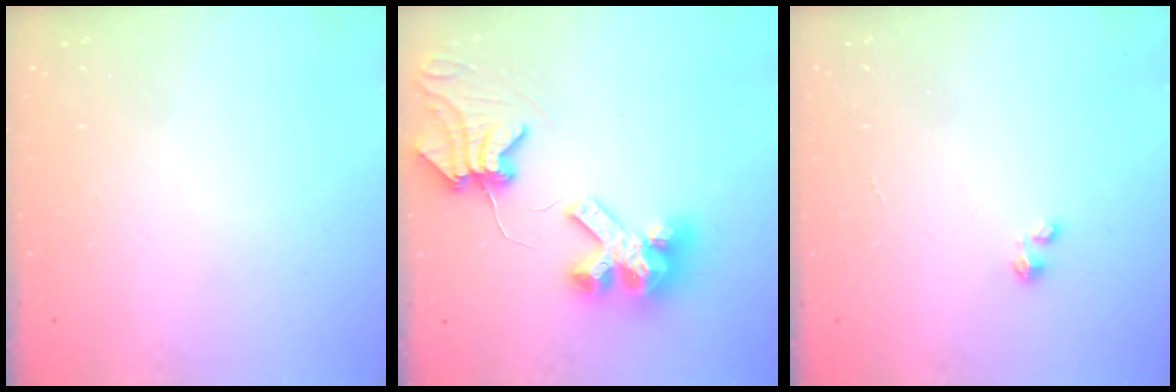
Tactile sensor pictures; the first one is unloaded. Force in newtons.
{"total": 10.2, "press": 10.1, "slide": 1.4}
{"total": 0.0}